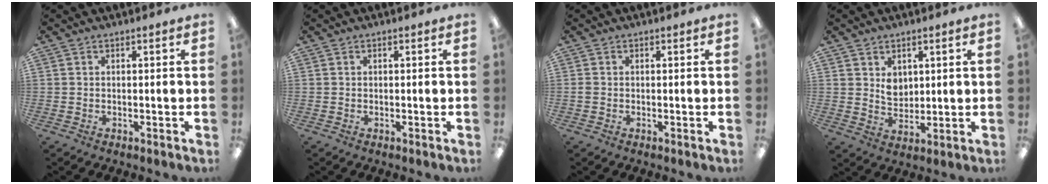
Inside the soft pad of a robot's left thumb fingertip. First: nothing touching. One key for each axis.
{"total": 0.0}
{"total": 0.7, "fx": -0.2, "fy": 0.6, "fz": 0.3, "tx": -0.006, "ty": 0.004, "tz": -0.005}
{"total": 4.8, "fx": 2.8, "fy": 3.6, "fz": 1.3, "tx": -0.015, "ty": -0.010, "tz": 0.049}